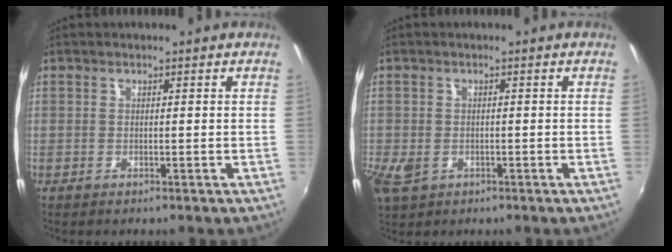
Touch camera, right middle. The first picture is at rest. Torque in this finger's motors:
{"motor_torque": [-0.32, -0.46, 0.04, 0.00]}